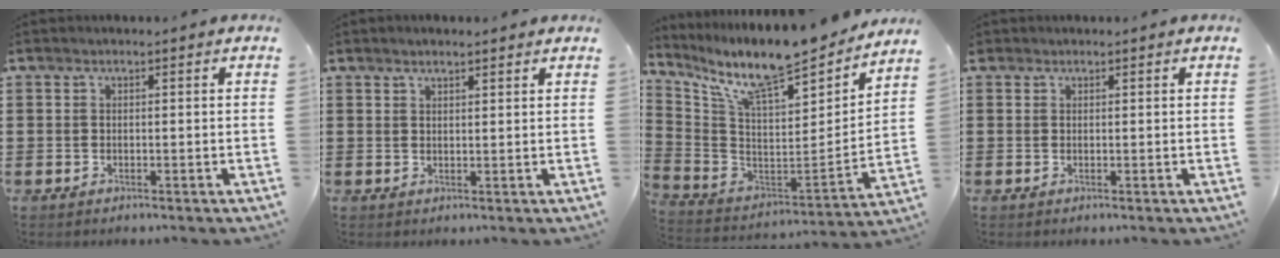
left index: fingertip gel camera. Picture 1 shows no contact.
{"total": 1.4, "force": [1.2, 0.3, 0.5], "torque": [-0.012, 0.002, 0.023]}
{"total": 12.2, "force": [10.3, 1.6, 6.3], "torque": [-0.145, -0.080, 0.170]}
{"total": 0.6, "force": [0.4, 0.4, 0.1], "torque": [-0.005, 0.002, 0.008]}